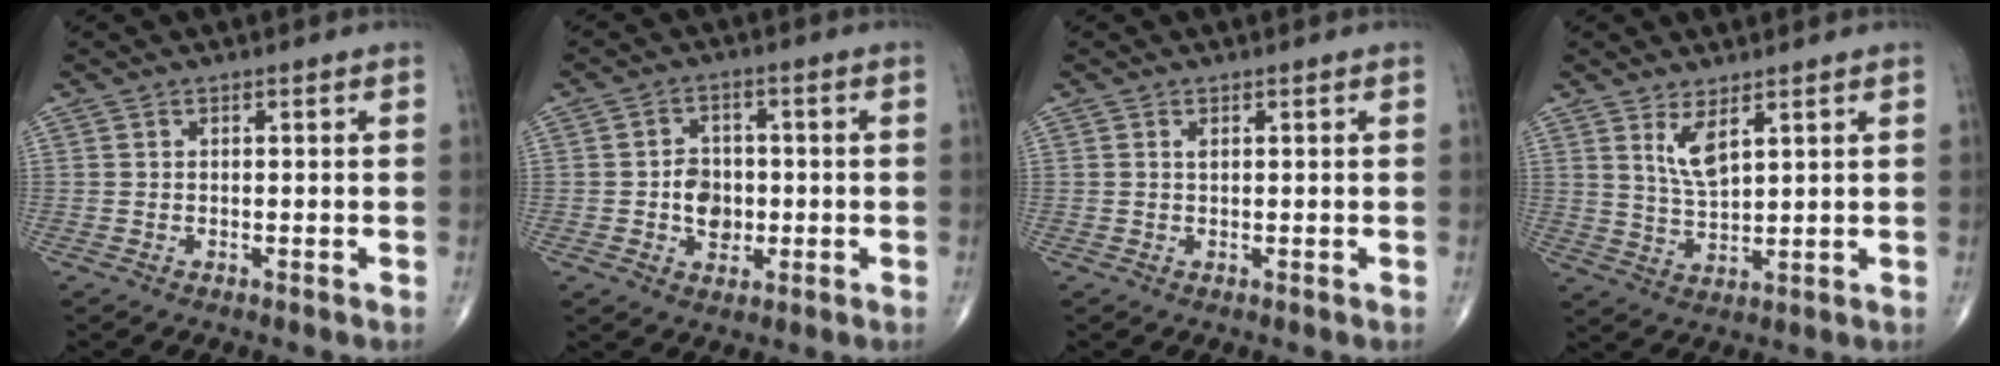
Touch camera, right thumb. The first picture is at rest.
{"total": 6.2, "force": [-0.8, 4.9, 3.8], "torque": [-0.031, 0.009, -0.014]}
{"total": 0.6, "force": [0.3, 0.2, 0.4], "torque": [-0.005, 0.000, 0.007]}
{"total": 5.3, "force": [2.8, 1.8, 4.1], "torque": [-0.075, -0.025, 0.062]}